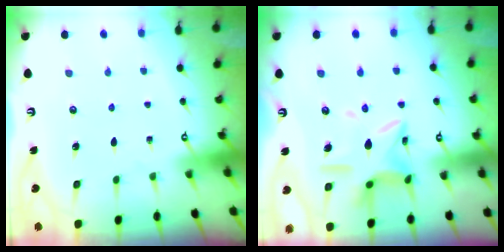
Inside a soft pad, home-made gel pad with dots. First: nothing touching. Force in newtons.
{"total": 11.9, "press": 11.8, "slide": 0.9}